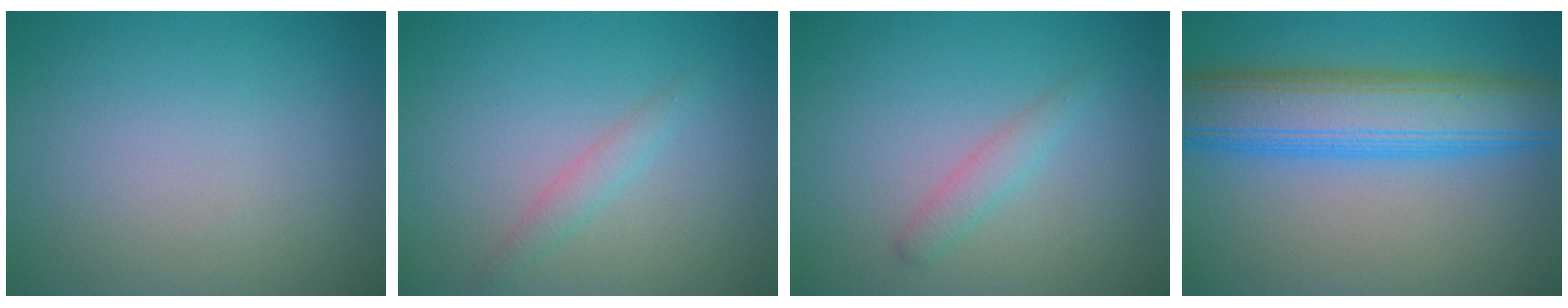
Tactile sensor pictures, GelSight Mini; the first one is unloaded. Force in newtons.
{"total": 1.4, "press": 1.4, "slide": 0.1}
{"total": 1.6, "press": 1.6, "slide": 0.1}
{"total": 8.7, "press": 8.7, "slide": 0.1}